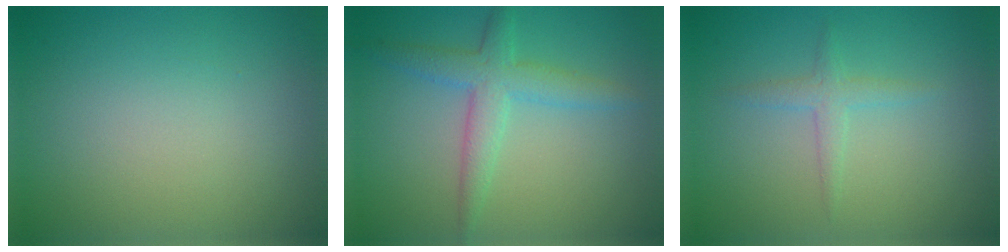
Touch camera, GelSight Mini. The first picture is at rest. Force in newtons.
{"total": 3.5, "press": 3.5, "slide": 0.1}
{"total": 1.5, "press": 1.5, "slide": 0.0}